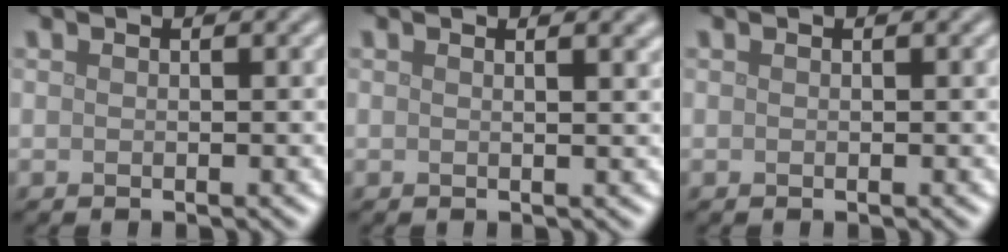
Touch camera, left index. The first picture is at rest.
{"total": 2.2, "force": [1.1, 0.9, 1.7], "torque": [-0.006, 0.004, 0.002]}
{"total": 0.0}